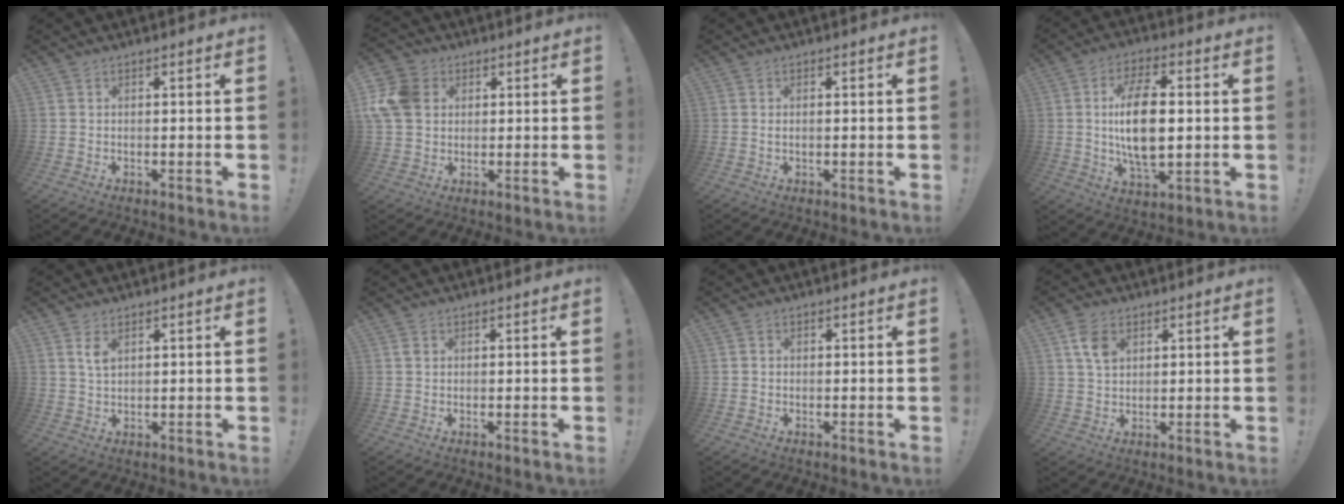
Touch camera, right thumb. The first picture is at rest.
{"total": 12.5, "force": [2.5, 9.7, 7.4], "torque": [-0.147, 0.002, 0.053]}
{"total": 0.9, "force": [0.0, 0.3, 0.8], "torque": [-0.020, 0.002, 0.001]}
{"total": 15.6, "force": [0.9, 7.7, 13.6], "torque": [-0.255, -0.006, 0.008]}
{"total": 3.4, "force": [1.7, 1.8, 2.4], "torque": [-0.028, -0.010, 0.025]}
{"total": 0.9, "force": [0.2, 0.8, 0.4], "torque": [-0.004, 0.003, 0.004]}
{"total": 0.7, "force": [-0.2, 0.6, 0.2], "torque": [-0.003, 0.002, -0.003]}
{"total": 6.4, "force": [2.7, 4.2, 3.9], "torque": [-0.060, -0.006, 0.052]}